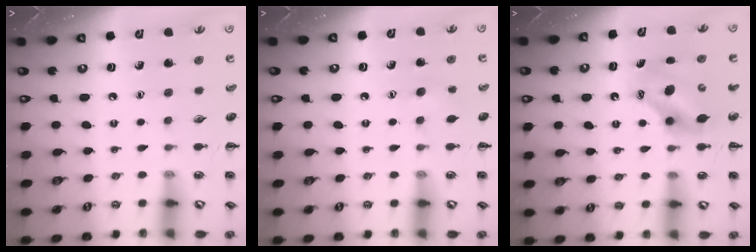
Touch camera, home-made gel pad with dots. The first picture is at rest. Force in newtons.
{"total": 3.9, "press": 3.7, "slide": 1.1}
{"total": 7.5, "press": 7.3, "slide": 1.4}